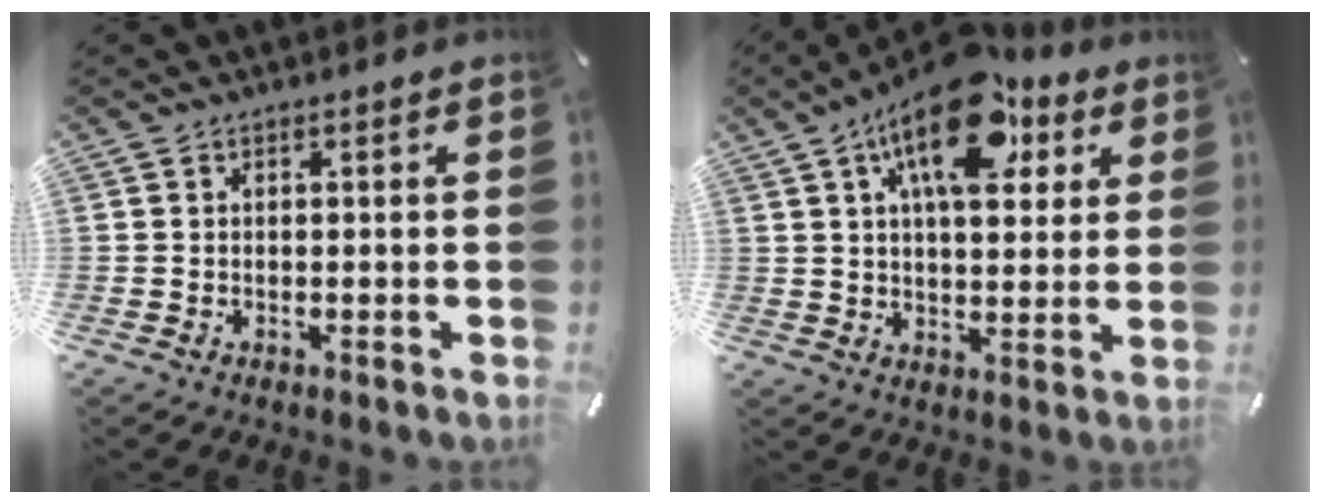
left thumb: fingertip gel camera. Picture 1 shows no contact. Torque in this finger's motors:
{"motor_torque": [1.47, 1.47, 2.07, -0.70, 0.64]}